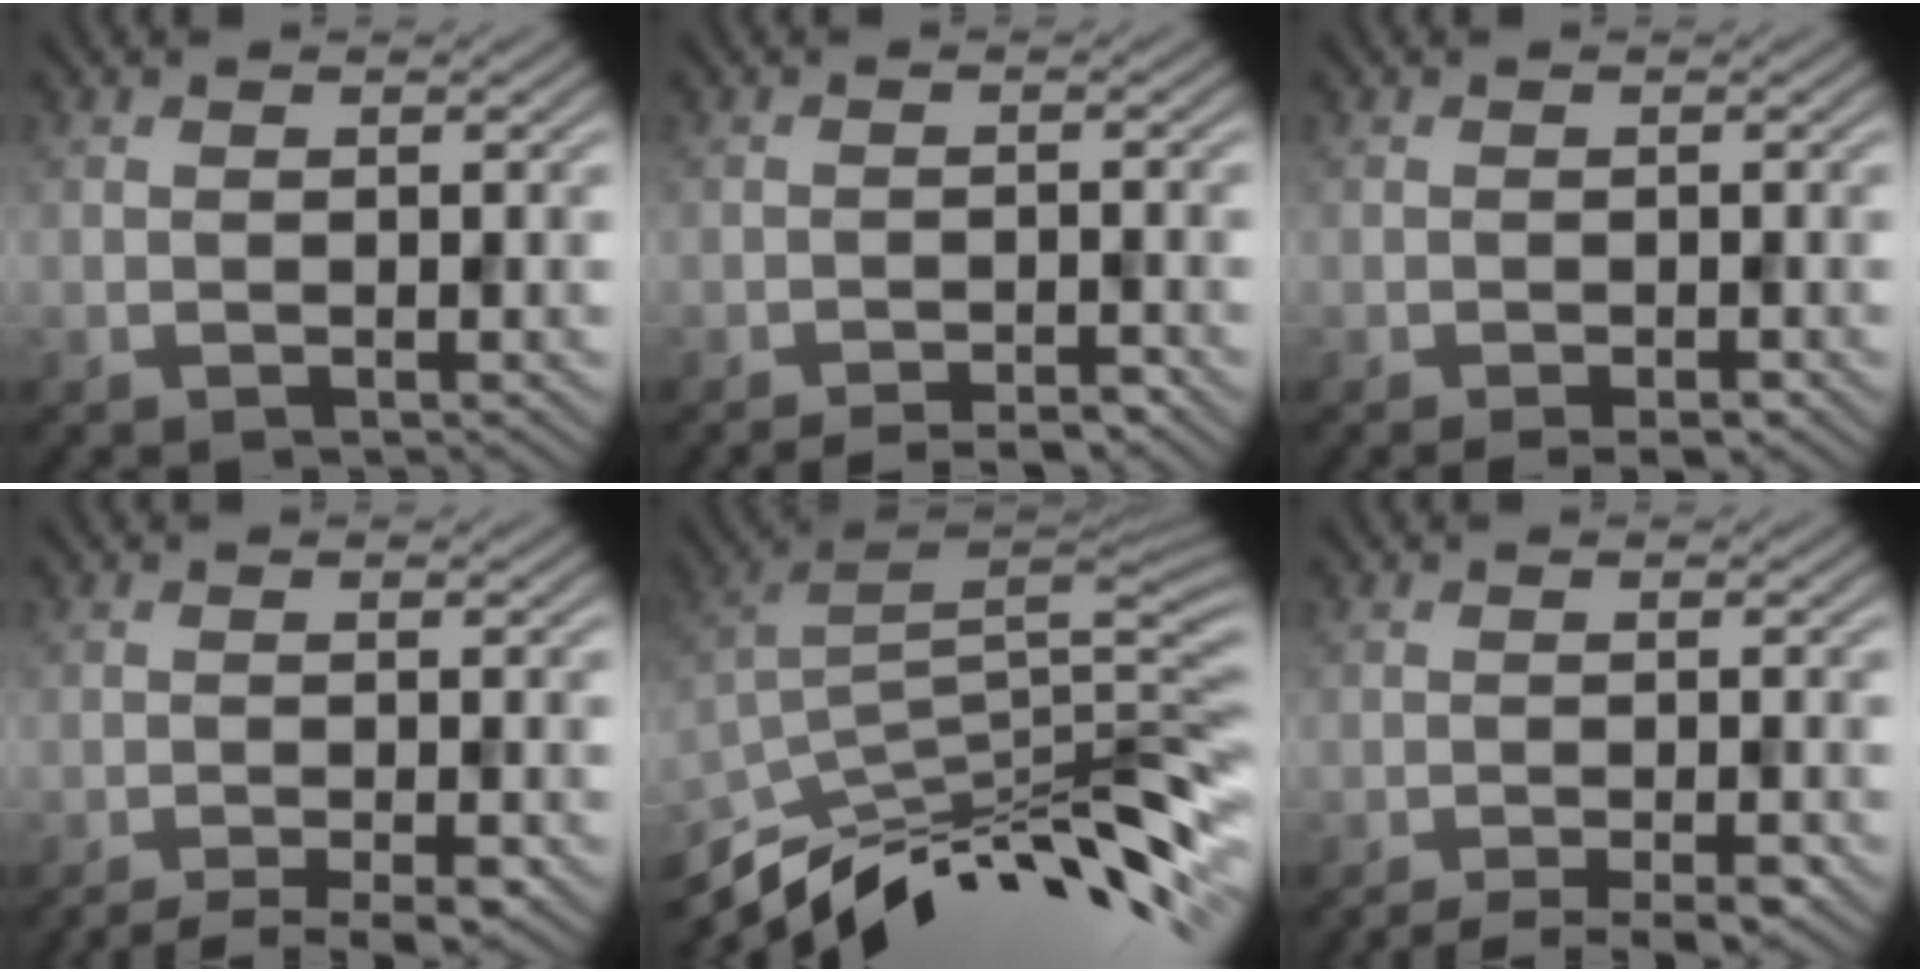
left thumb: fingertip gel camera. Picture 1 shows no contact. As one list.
[{"total": 3.1, "force": [-2.7, 0.2, 1.5], "torque": [-0.020, 0.006, -0.041]}, {"total": 1.9, "force": [-1.3, 0.5, 1.2], "torque": [-0.017, -0.001, -0.016]}, {"total": 4.9, "force": [-3.9, 0.8, 2.9], "torque": [-0.043, -0.005, -0.060]}, {"total": 12.8, "force": [-7.9, 3.0, 9.6], "torque": [-0.186, 0.005, -0.139]}, {"total": 4.7, "force": [-3.7, 0.7, 2.7], "torque": [-0.041, -0.001, -0.056]}]